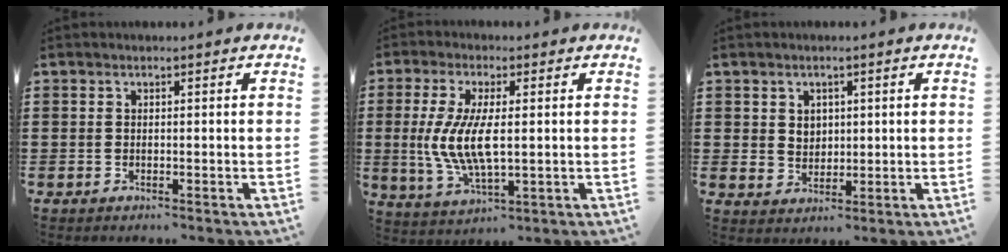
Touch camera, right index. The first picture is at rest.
{"total": 8.6, "force": [0.0, 3.1, 8.0], "torque": [-0.180, -0.006, -0.007]}
{"total": 3.0, "force": [1.4, 2.6, 0.5], "torque": [-0.012, 0.009, 0.024]}